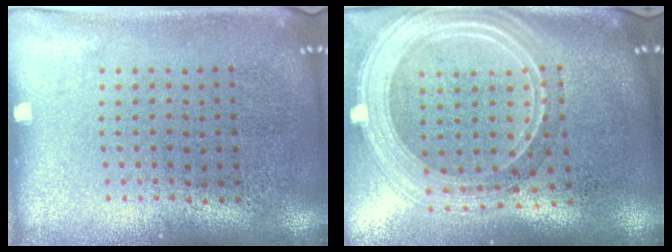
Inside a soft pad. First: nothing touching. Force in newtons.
{"total": 2.8, "press": 2.3, "slide": 1.6}